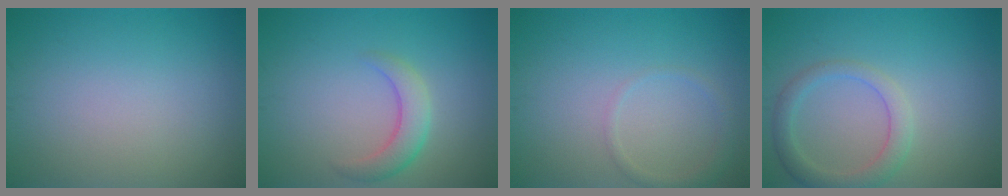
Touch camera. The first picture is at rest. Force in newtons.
{"total": 2.9, "press": 2.9, "slide": 0.1}
{"total": 1.4, "press": 1.4, "slide": 0.1}
{"total": 3.0, "press": 2.9, "slide": 0.3}